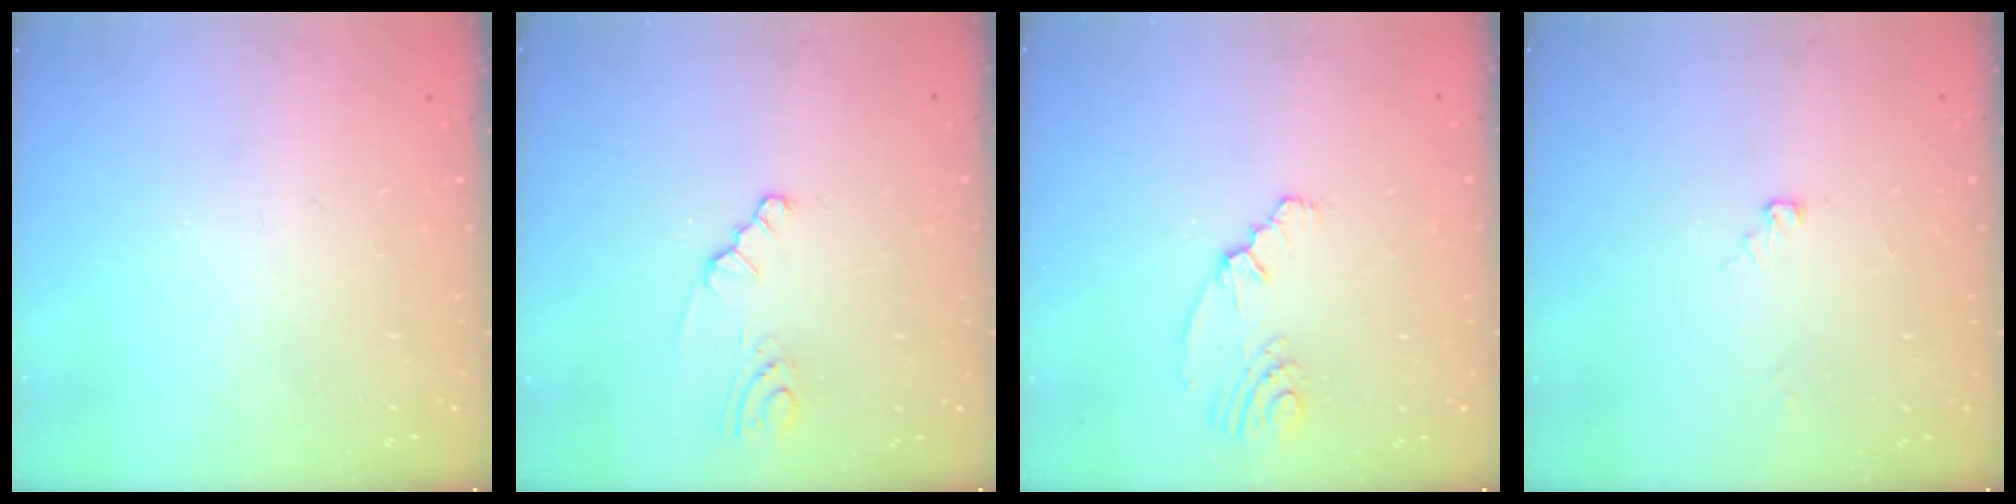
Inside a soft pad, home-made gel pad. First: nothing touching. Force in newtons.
{"total": 2.1, "press": 2.1, "slide": 0.3}
{"total": 4.8, "press": 2.3, "slide": 4.2}
{"total": 3.8, "press": 3.8, "slide": 0.4}